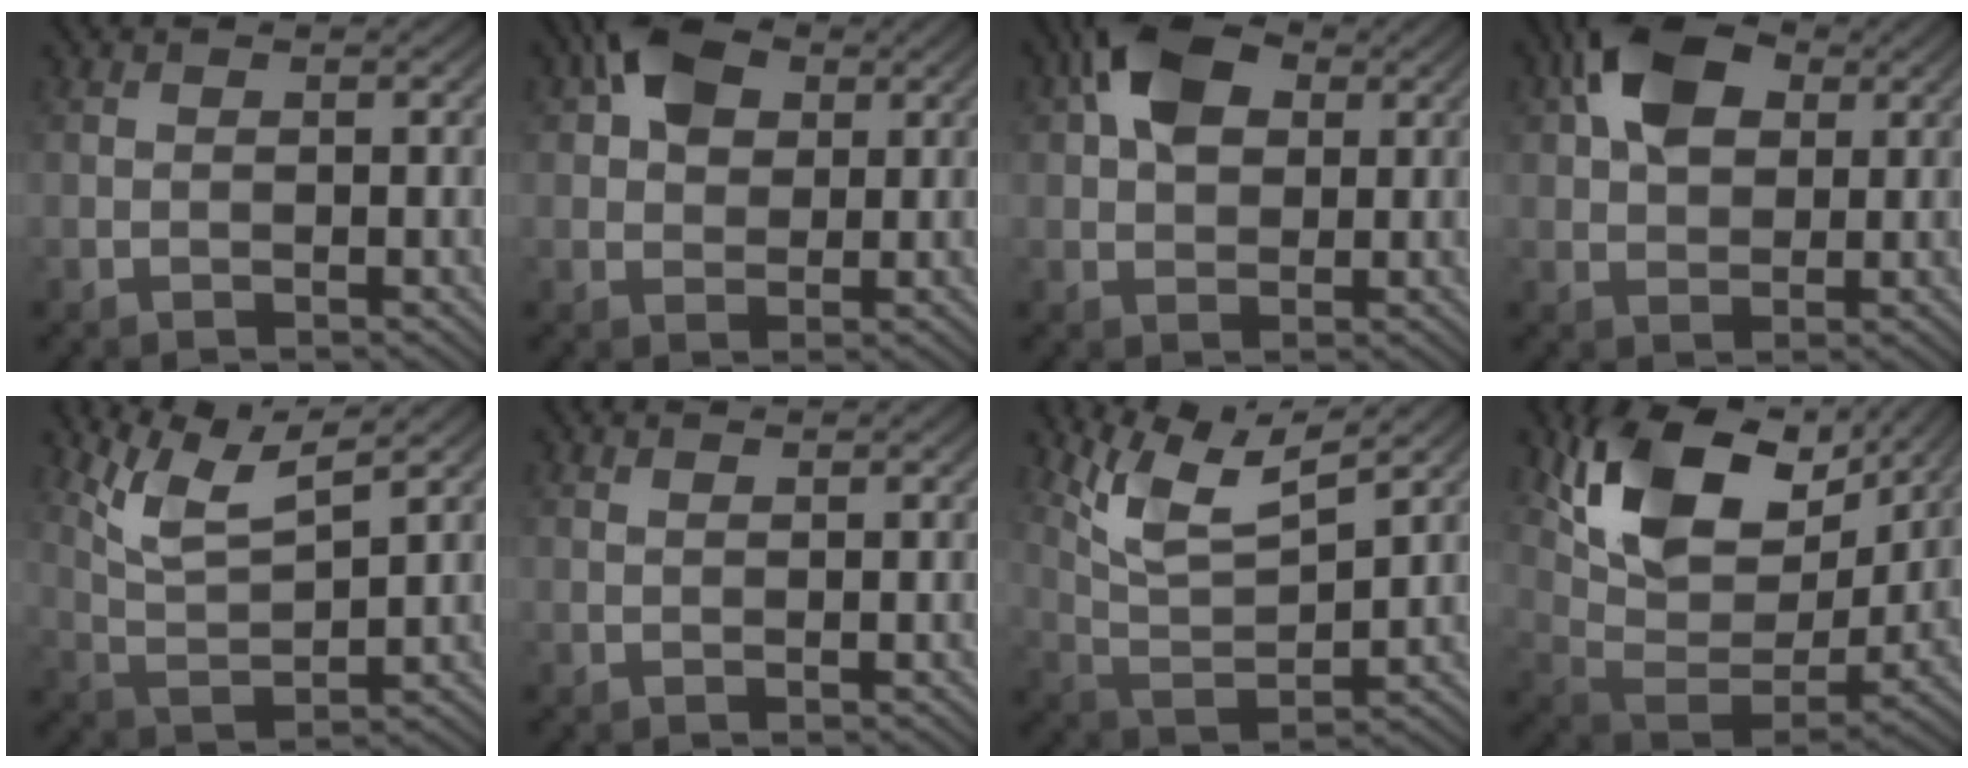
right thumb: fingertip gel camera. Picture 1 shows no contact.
{"total": 6.4, "force": [2.5, 4.4, 3.9], "torque": [-0.079, 0.011, 0.038]}
{"total": 7.4, "force": [2.5, 4.8, 5.0], "torque": [-0.103, 0.014, 0.035]}
{"total": 8.1, "force": [2.9, 5.2, 5.5], "torque": [-0.114, 0.014, 0.044]}
{"total": 7.2, "force": [5.1, 1.5, 4.8], "torque": [-0.112, 0.004, 0.110]}
{"total": 0.5, "force": [0.5, 0.0, 0.1], "torque": [-0.001, 0.001, 0.011]}
{"total": 8.4, "force": [5.7, 2.2, 5.8], "torque": [-0.132, 0.005, 0.119]}
{"total": 14.5, "force": [7.3, 8.1, 9.5], "torque": [-0.201, -0.002, 0.139]}